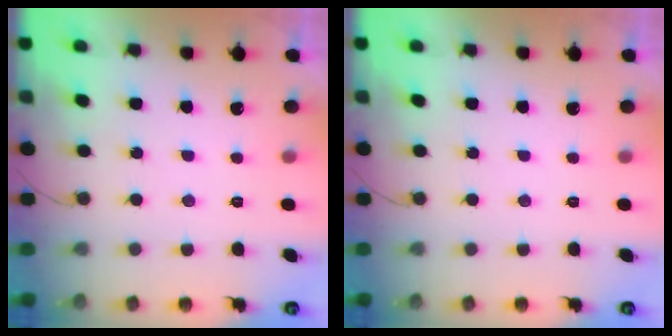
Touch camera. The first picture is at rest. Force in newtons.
{"total": 0.0}